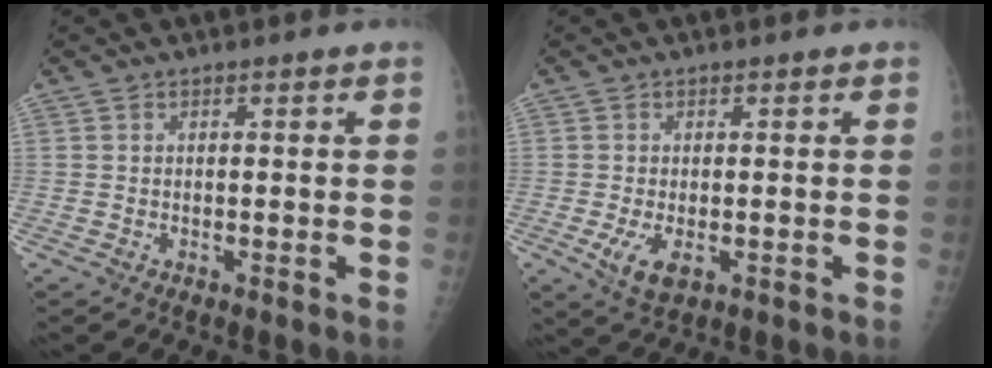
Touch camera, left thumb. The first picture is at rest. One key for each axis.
{"total": 4.8, "fx": -1.2, "fy": 2.6, "fz": 3.8, "tx": -0.074, "ty": -0.011, "tz": -0.015}